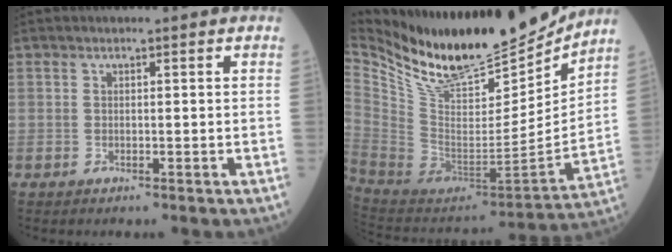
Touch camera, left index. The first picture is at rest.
{"total": 23.6, "force": [20.5, 5.4, 10.3], "torque": [-0.195, -0.042, 0.347]}